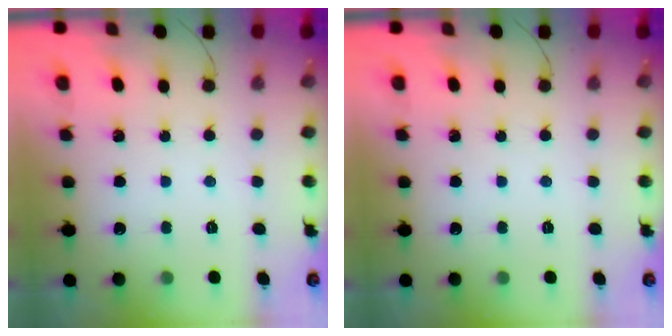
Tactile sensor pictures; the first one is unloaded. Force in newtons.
{"total": 0.0}